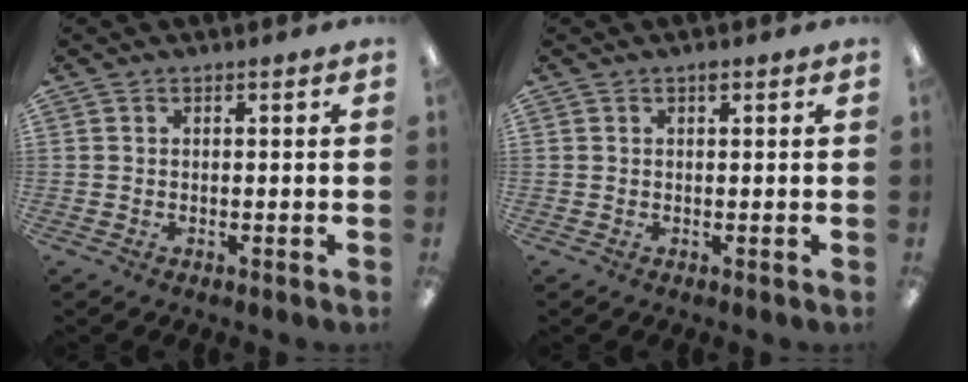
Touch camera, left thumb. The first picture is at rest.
{"total": 0.9, "force": [0.6, 0.3, 0.6], "torque": [-0.005, -0.001, 0.008]}